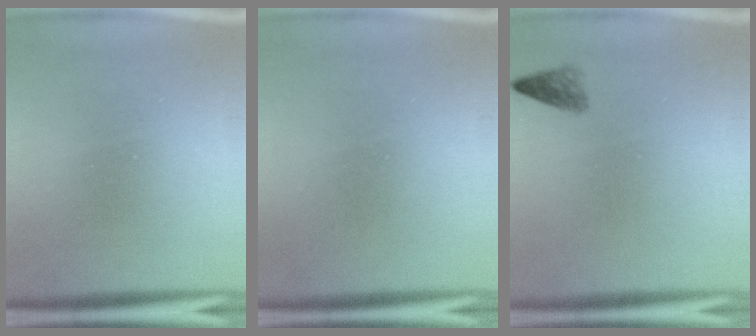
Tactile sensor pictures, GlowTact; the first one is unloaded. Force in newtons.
{"total": 1.7}
{"total": 1.7}